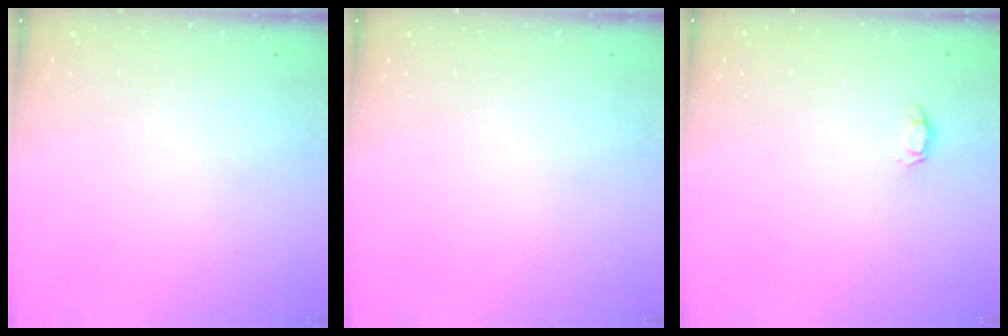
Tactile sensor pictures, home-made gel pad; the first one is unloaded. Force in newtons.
{"total": 0.0}
{"total": 3.0, "press": 3.0, "slide": 0.4}